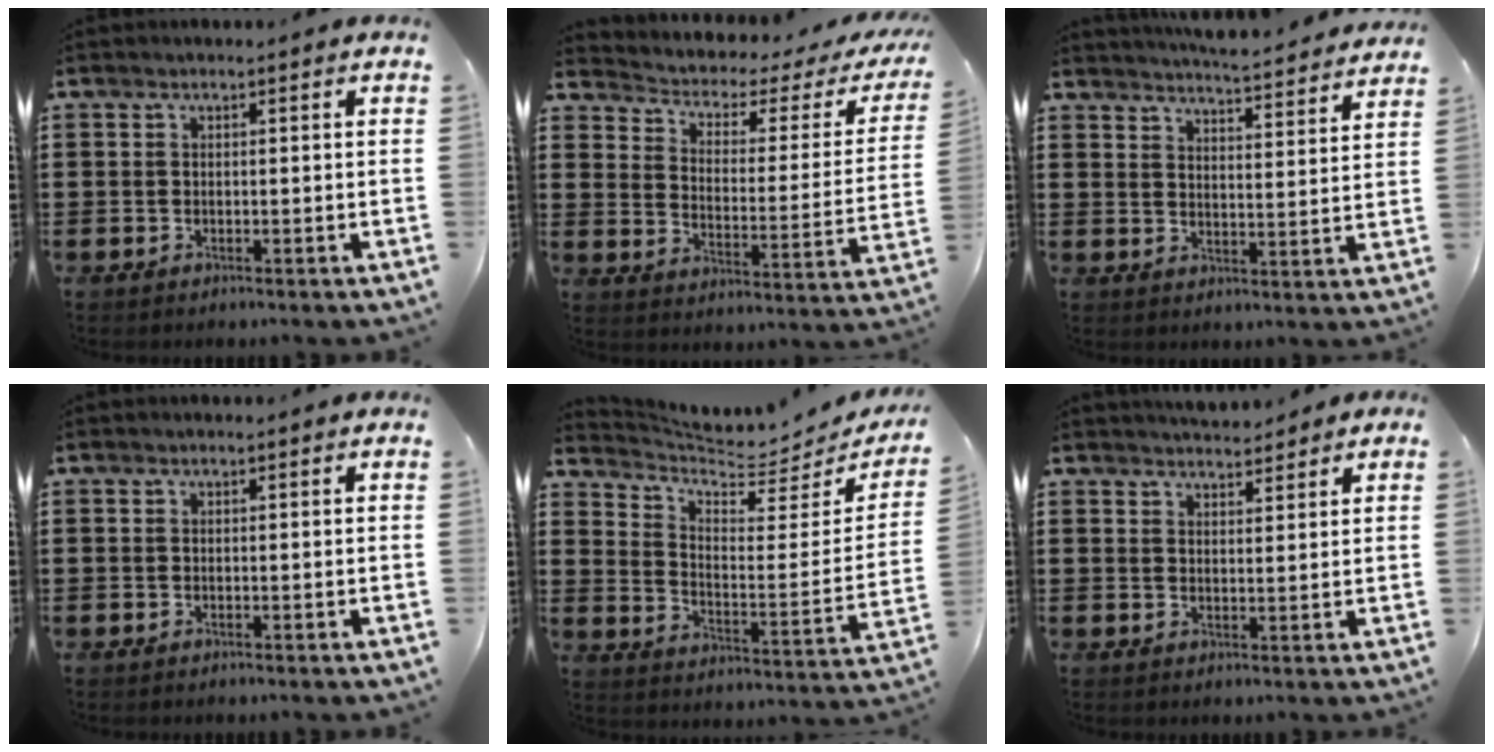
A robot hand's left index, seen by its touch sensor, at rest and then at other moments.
{"total": 2.5, "force": [1.5, 1.3, 1.6], "torque": [-0.045, -0.018, 0.015]}
{"total": 4.8, "force": [4.7, -0.5, 0.7], "torque": [-0.026, -0.038, 0.078]}
{"total": 0.0}
{"total": 5.8, "force": [5.4, 1.0, 1.8], "torque": [-0.058, -0.050, 0.088]}
{"total": 3.0, "force": [3.0, 0.6, 0.4], "torque": [-0.014, -0.003, 0.056]}